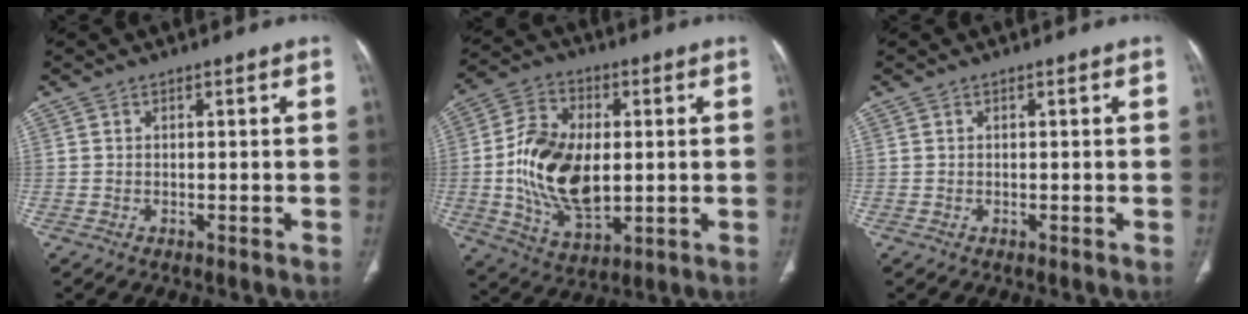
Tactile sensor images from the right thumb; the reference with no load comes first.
{"total": 17.1, "force": [-0.1, 10.0, 13.8], "torque": [-0.251, -0.003, 0.005]}
{"total": 0.0}